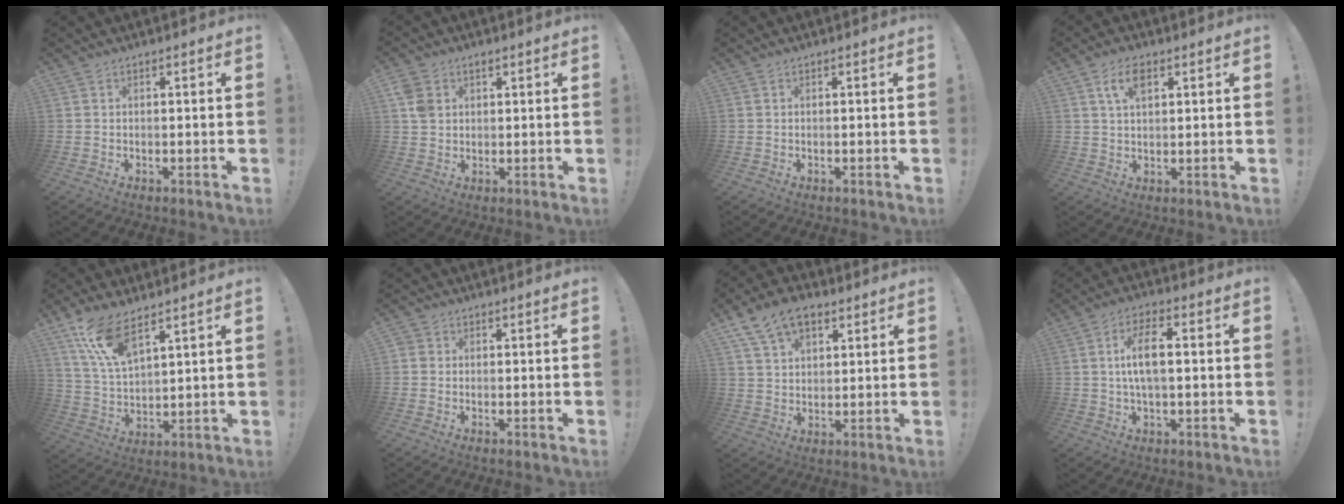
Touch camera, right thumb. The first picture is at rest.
{"total": 5.1, "force": [1.9, 4.0, 2.5], "torque": [-0.043, -0.001, 0.036]}
{"total": 0.0}
{"total": 6.0, "force": [2.6, 3.1, 4.5], "torque": [-0.081, 0.003, 0.046]}
{"total": 11.9, "force": [8.6, 4.0, 7.2], "torque": [-0.146, -0.040, 0.161]}
{"total": 1.7, "force": [0.0, 1.5, 0.7], "torque": [-0.012, 0.005, 0.000]}
{"total": 10.8, "force": [6.4, 6.7, 5.7], "torque": [-0.100, -0.020, 0.124]}
{"total": 8.5, "force": [0.8, 3.5, 7.7], "torque": [-0.137, 0.001, 0.010]}